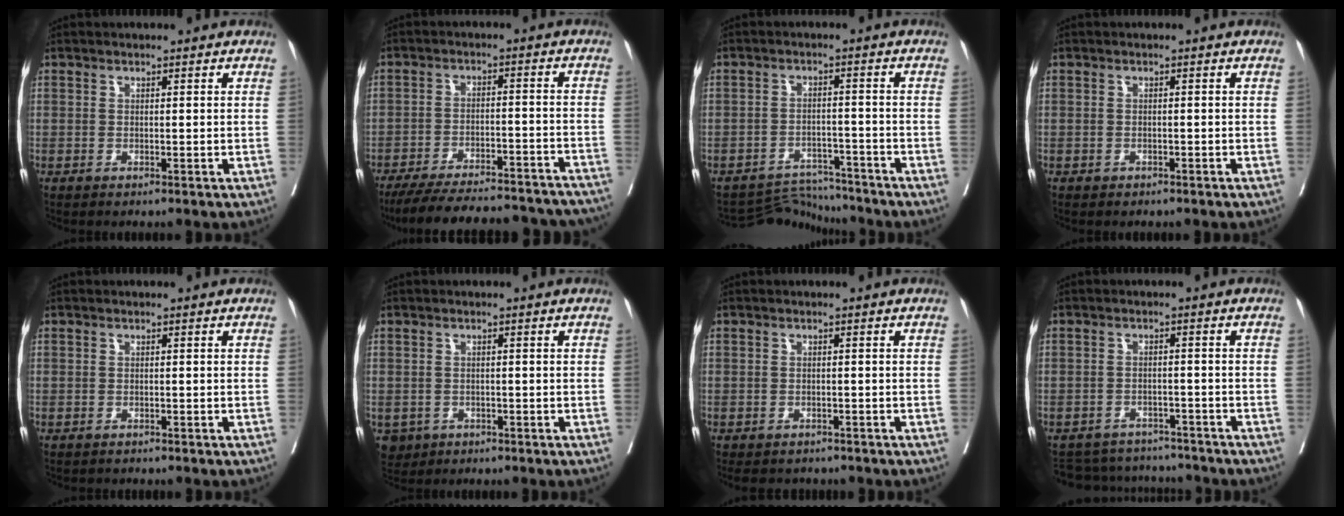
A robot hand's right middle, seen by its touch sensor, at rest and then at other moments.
{"total": 25.1, "force": [-22.7, 4.8, 9.7], "torque": [-0.135, -0.016, -0.300]}
{"total": 5.8, "force": [-5.4, 0.1, -2.1], "torque": [0.036, 0.010, -0.086]}
{"total": 0.6, "force": [-0.4, 0.4, 0.0], "torque": [-0.008, 0.002, -0.005]}
{"total": 0.7, "force": [-0.7, 0.1, -0.1], "torque": [-0.008, -0.002, -0.014]}
{"total": 3.0, "force": [-1.5, 2.5, 0.6], "torque": [-0.007, 0.001, -0.021]}
{"total": 5.4, "force": [-4.8, 2.2, 1.1], "torque": [-0.011, -0.003, -0.058]}
{"total": 9.7, "force": [-9.2, 2.8, 0.9], "torque": [-0.017, 0.013, -0.121]}